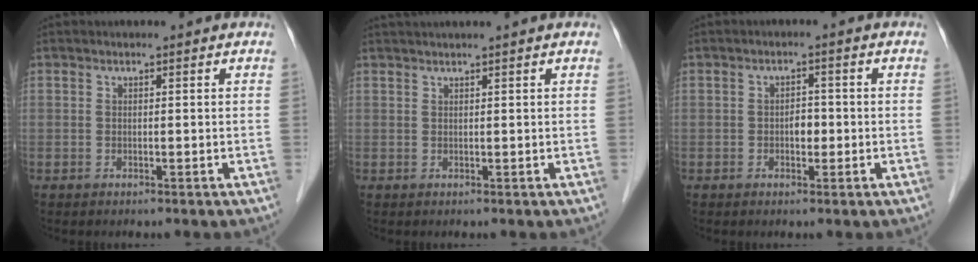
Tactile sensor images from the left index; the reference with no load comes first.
{"total": 2.5, "force": [2.1, -0.8, 1.2], "torque": [-0.016, 0.019, 0.044]}
{"total": 2.2, "force": [-0.5, 1.3, 1.7], "torque": [-0.022, 0.006, -0.008]}